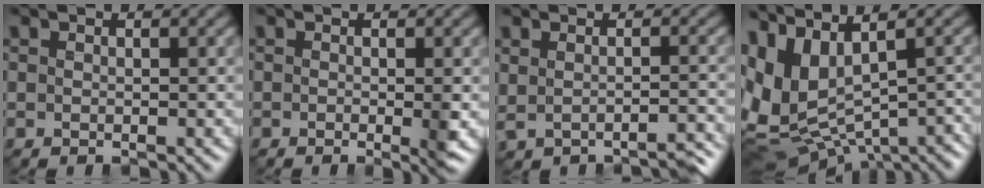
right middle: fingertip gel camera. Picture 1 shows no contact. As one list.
[{"total": 1.0, "force": [-0.4, 0.1, 1.0], "torque": [-0.016, -0.003, -0.004]}, {"total": 1.9, "force": [-1.3, 0.7, 1.3], "torque": [-0.016, -0.008, -0.016]}, {"total": 12.0, "force": [-0.5, 7.1, 9.7], "torque": [-0.204, -0.029, 0.039]}]